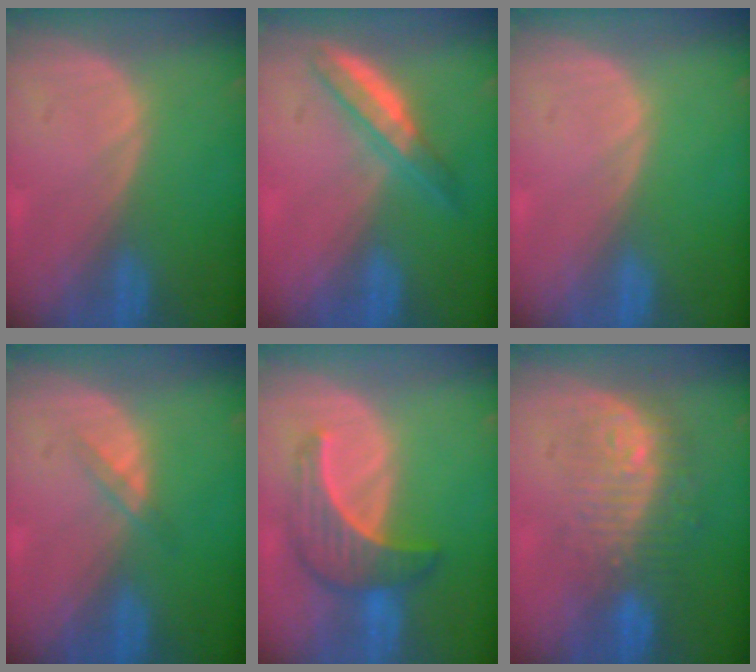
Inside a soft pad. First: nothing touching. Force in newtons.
{"total": 4.6, "press": 4.6, "slide": 0.1}
{"total": 0.0}
{"total": 1.5, "press": 1.5, "slide": 0.1}
{"total": 6.7, "press": 6.7, "slide": 0.7}
{"total": 9.0, "press": 8.7, "slide": 2.4}